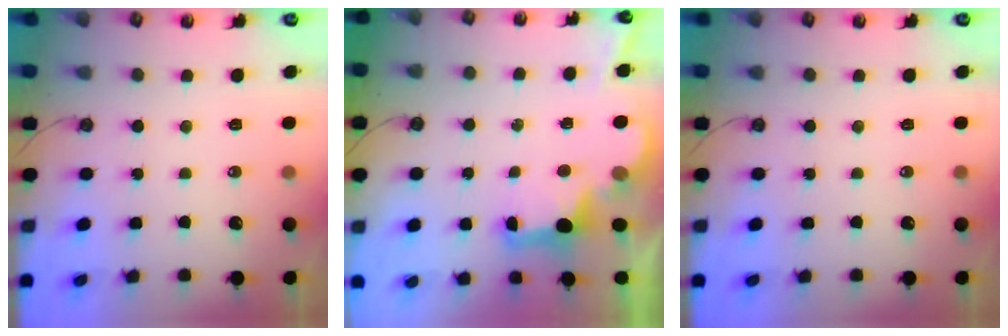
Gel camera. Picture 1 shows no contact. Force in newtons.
{"total": 2.8, "press": 2.7, "slide": 0.9}
{"total": 0.0}